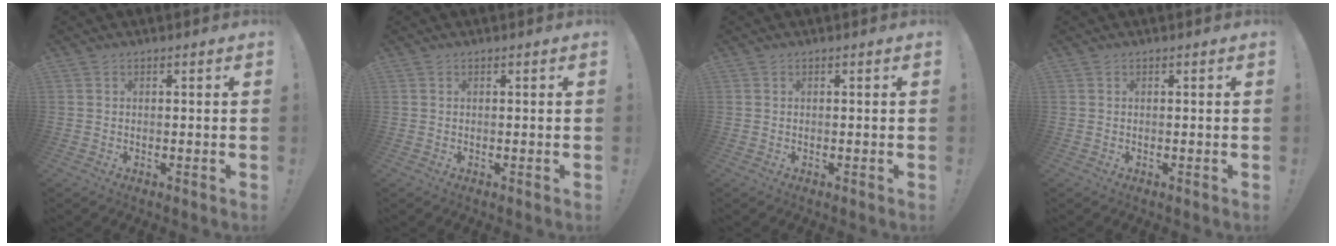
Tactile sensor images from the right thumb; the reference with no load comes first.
{"total": 0.0}
{"total": 0.0}
{"total": 0.0}